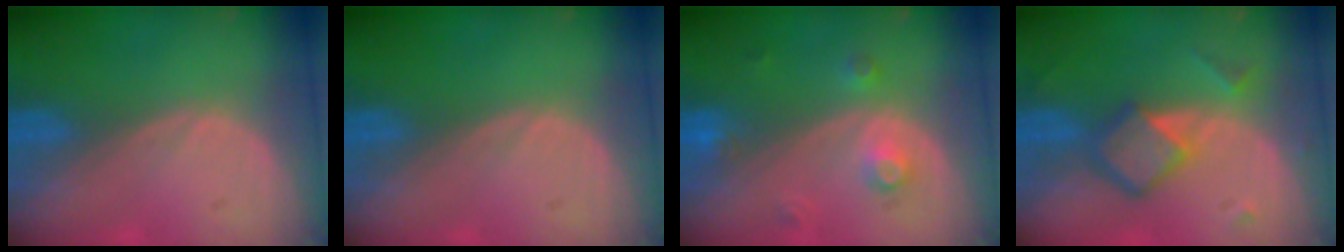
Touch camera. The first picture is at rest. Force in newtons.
{"total": 0.0}
{"total": 3.4, "press": 3.0, "slide": 1.6}
{"total": 6.6, "press": 5.7, "slide": 3.3}